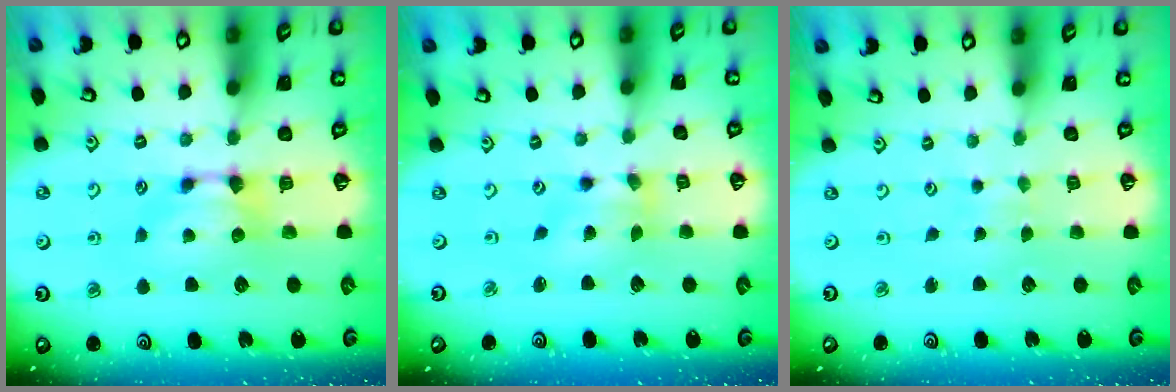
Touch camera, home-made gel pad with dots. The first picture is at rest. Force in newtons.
{"total": 1.4, "press": 0.8, "slide": 1.2}
{"total": 5.3, "press": 5.3, "slide": 0.1}